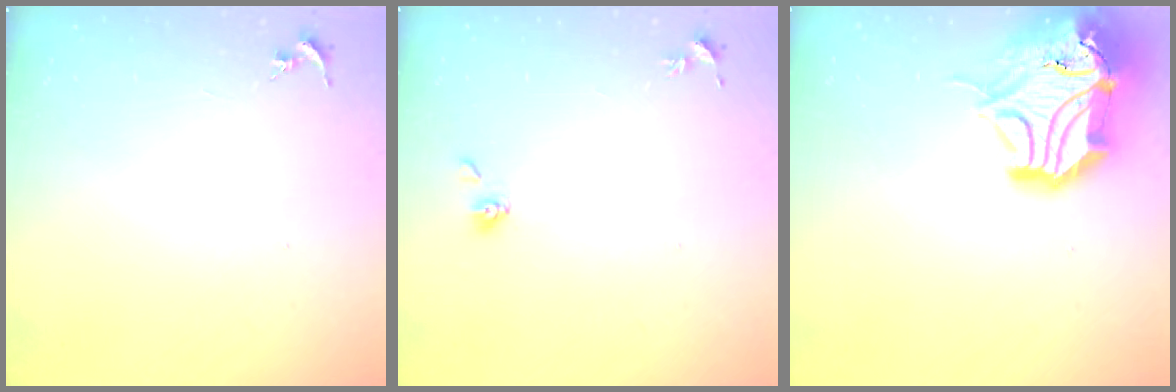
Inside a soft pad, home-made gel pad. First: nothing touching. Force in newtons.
{"total": 5.3, "press": 5.2, "slide": 1.1}
{"total": 21.9, "press": 21.7, "slide": 2.9}